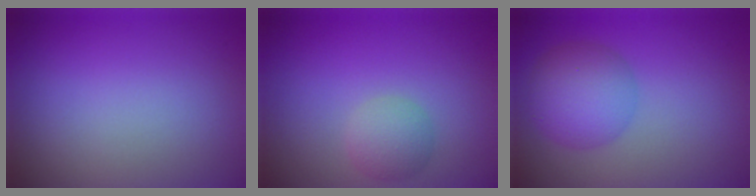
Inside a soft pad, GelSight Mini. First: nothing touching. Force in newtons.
{"total": 2.3, "press": 2.3, "slide": 0.2}
{"total": 4.8, "press": 4.8, "slide": 0.1}